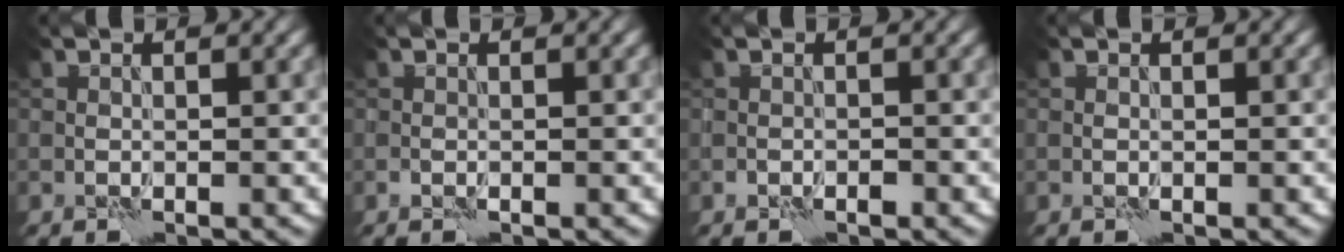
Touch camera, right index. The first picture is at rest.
{"total": 0.8, "force": [-0.5, 0.3, 0.6], "torque": [-0.013, 0.000, -0.010]}
{"total": 1.2, "force": [-0.8, 0.6, 0.8], "torque": [-0.014, 0.001, -0.016]}
{"total": 0.0}